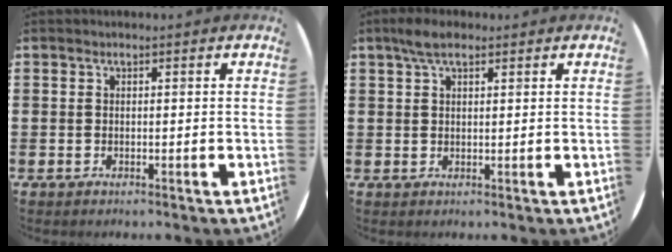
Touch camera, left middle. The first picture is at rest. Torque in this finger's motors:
{"motor_torque": [0.43, -0.34, -0.06, -0.02]}